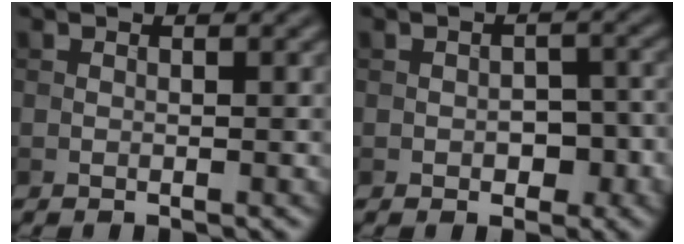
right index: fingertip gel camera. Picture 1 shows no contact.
{"total": 2.7, "force": [-0.8, 1.8, 1.9], "torque": [-0.026, -0.003, -0.008]}